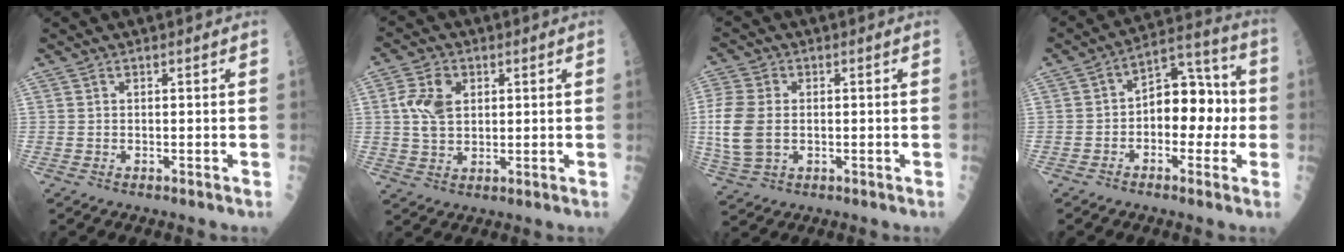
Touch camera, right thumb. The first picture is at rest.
{"total": 7.2, "force": [1.6, 4.9, 5.0], "torque": [-0.090, 0.001, 0.033]}
{"total": 9.6, "force": [-0.3, 6.3, 7.3], "torque": [-0.172, 0.003, -0.006]}
{"total": 12.3, "force": [-1.0, 7.7, 9.5], "torque": [-0.091, 0.044, -0.023]}